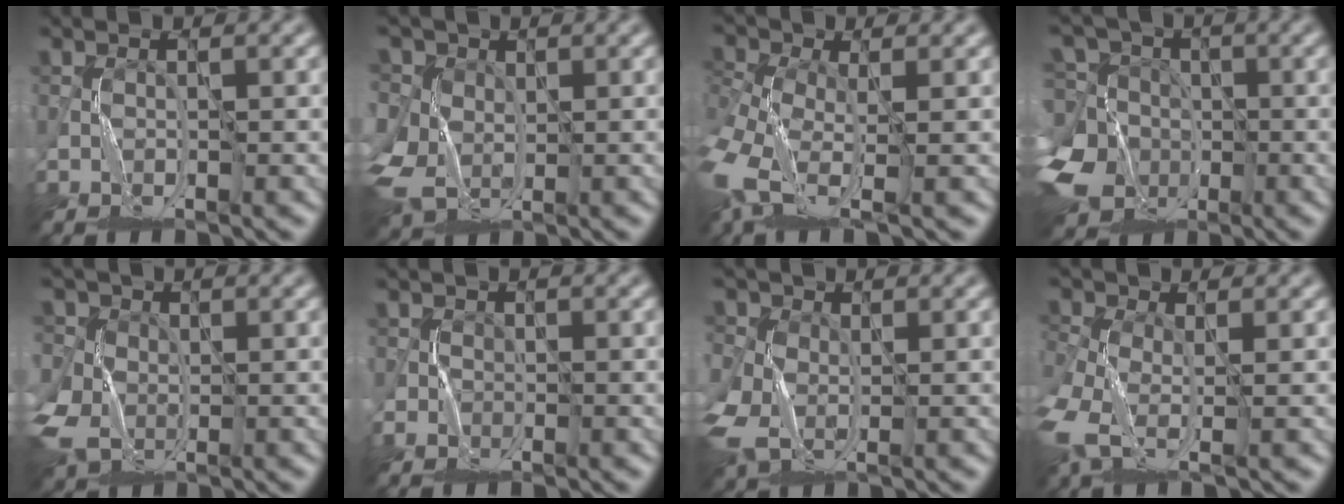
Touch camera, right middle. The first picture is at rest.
{"total": 6.0, "force": [0.4, 5.3, 2.9], "torque": [-0.101, -0.006, 0.017]}
{"total": 6.4, "force": [-2.2, 3.6, 4.8], "torque": [-0.112, -0.015, -0.052]}
{"total": 10.6, "force": [-4.0, 8.7, 4.6], "torque": [-0.112, -0.019, -0.075]}
{"total": 5.5, "force": [-0.2, 4.8, 2.6], "torque": [-0.084, -0.012, 0.003]}
{"total": 1.0, "force": [-0.1, 0.8, -0.7], "torque": [0.017, -0.003, -0.001]}
{"total": 5.6, "force": [-0.8, 4.6, 3.2], "torque": [-0.098, -0.023, -0.014]}
{"total": 5.2, "force": [-1.3, 3.4, 3.8], "torque": [-0.104, -0.023, -0.032]}